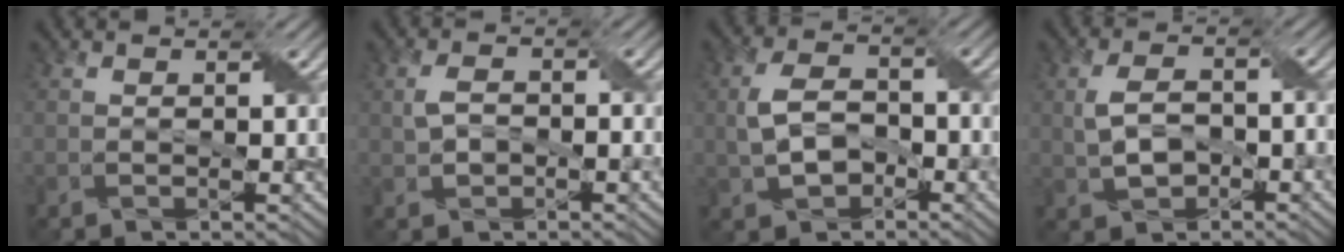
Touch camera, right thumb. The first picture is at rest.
{"total": 2.7, "force": [-0.3, 1.9, 1.9], "torque": [-0.042, 0.004, -0.004]}
{"total": 5.6, "force": [-1.4, 3.8, 3.9], "torque": [-0.089, 0.005, -0.027]}
{"total": 5.1, "force": [-0.9, 3.2, 3.9], "torque": [-0.081, 0.003, -0.015]}